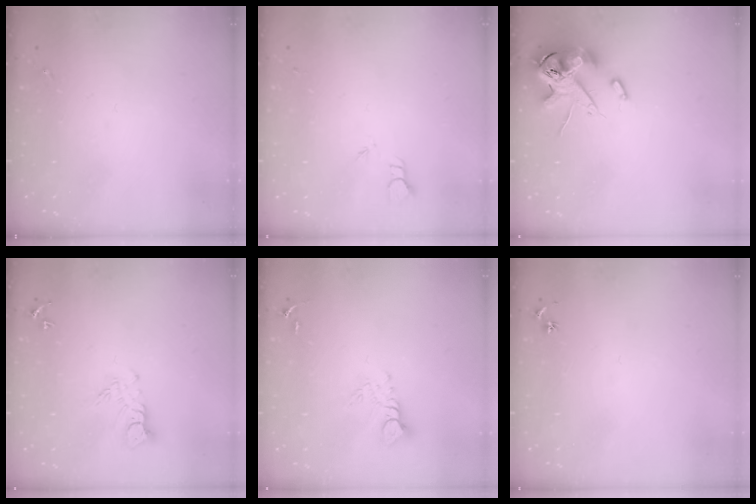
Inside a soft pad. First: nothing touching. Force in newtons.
{"total": 2.0, "press": 2.0, "slide": 0.1}
{"total": 14.5, "press": 14.3, "slide": 2.4}
{"total": 6.7, "press": 6.7, "slide": 0.6}
{"total": 7.2, "press": 7.1, "slide": 0.7}
{"total": 3.0, "press": 2.9, "slide": 0.3}